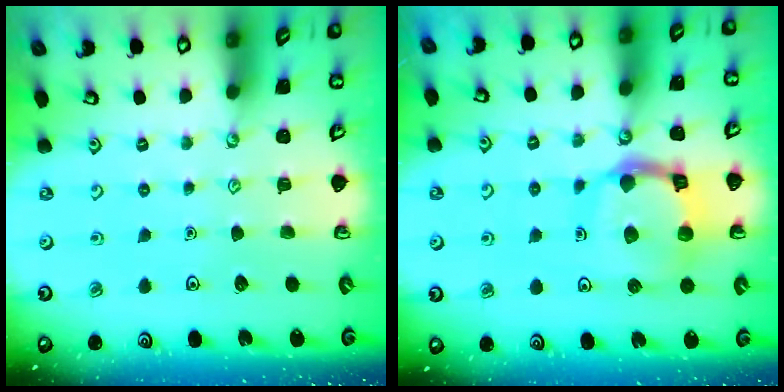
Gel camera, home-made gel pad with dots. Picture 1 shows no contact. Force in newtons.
{"total": 12.4, "press": 12.3, "slide": 1.4}